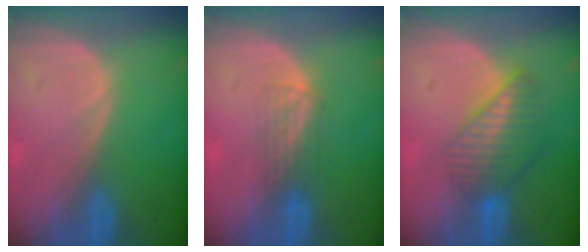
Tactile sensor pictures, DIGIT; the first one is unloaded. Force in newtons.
{"total": 2.9, "press": 2.6, "slide": 1.2}
{"total": 7.0, "press": 6.0, "slide": 3.5}